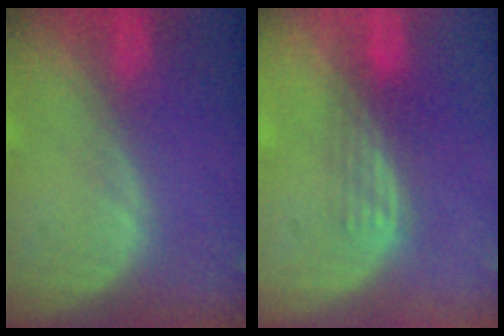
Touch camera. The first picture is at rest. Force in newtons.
{"total": 2.9, "press": 2.7, "slide": 1.1}